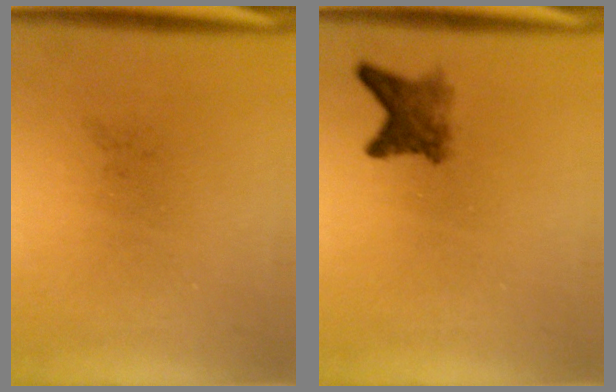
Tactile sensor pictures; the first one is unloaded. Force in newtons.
{"total": 3.2}